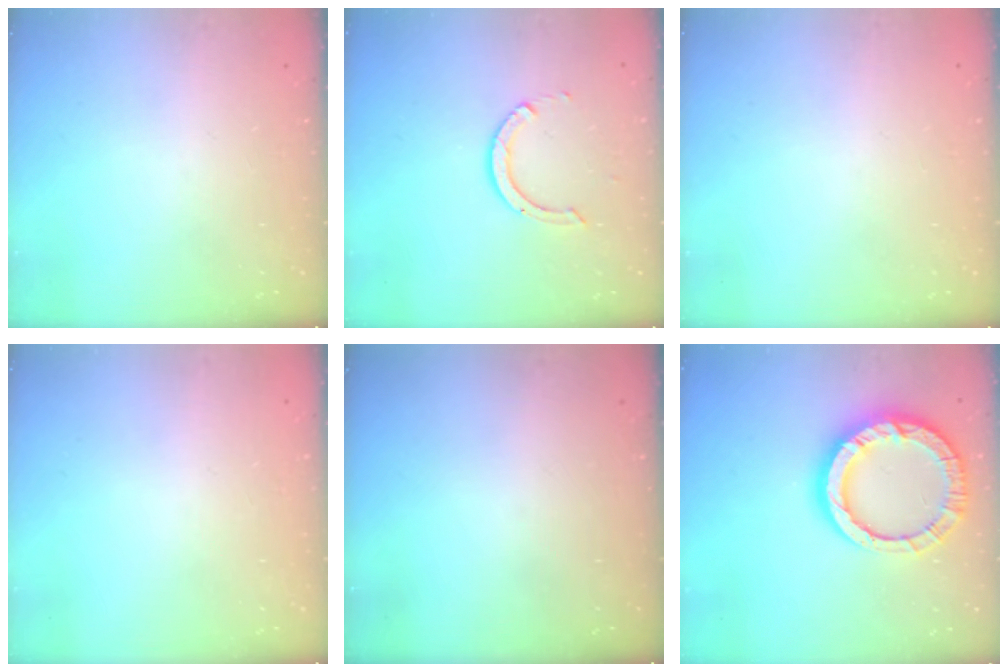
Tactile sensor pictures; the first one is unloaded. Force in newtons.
{"total": 6.7, "press": 6.7, "slide": 0.5}
{"total": 2.4, "press": 2.4, "slide": 0.2}
{"total": 2.5, "press": 2.5, "slide": 0.2}
{"total": 0.0}
{"total": 15.9, "press": 15.8, "slide": 2.2}